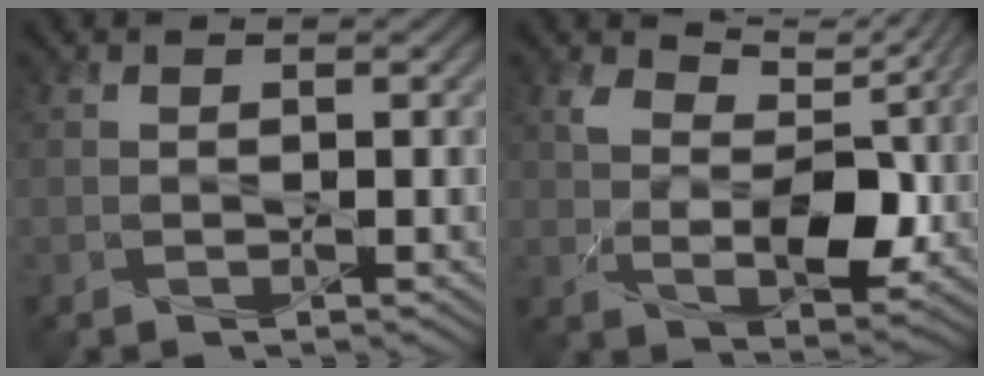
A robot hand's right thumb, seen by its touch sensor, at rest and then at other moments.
{"total": 7.6, "force": [3.5, 3.7, 5.6], "torque": [-0.115, -0.012, 0.065]}